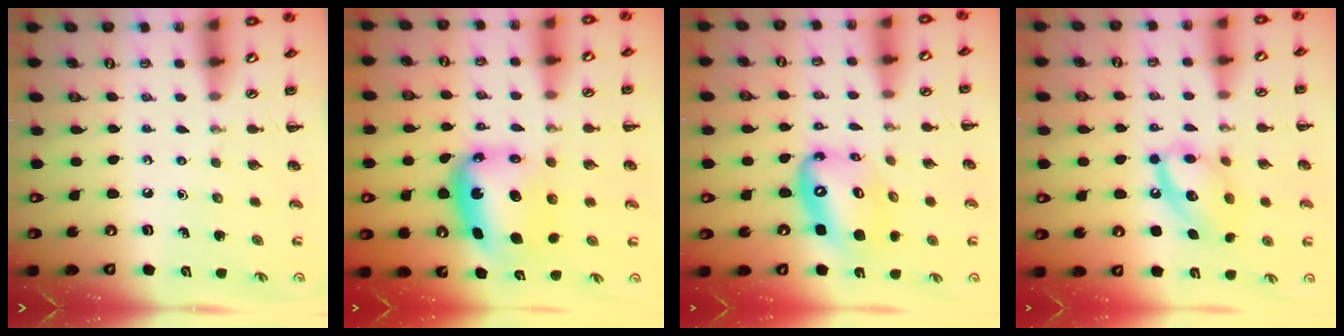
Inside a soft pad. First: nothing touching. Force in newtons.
{"total": 7.1, "press": 6.8, "slide": 2.1}
{"total": 12.7, "press": 12.2, "slide": 3.6}
{"total": 14.0, "press": 13.9, "slide": 1.9}